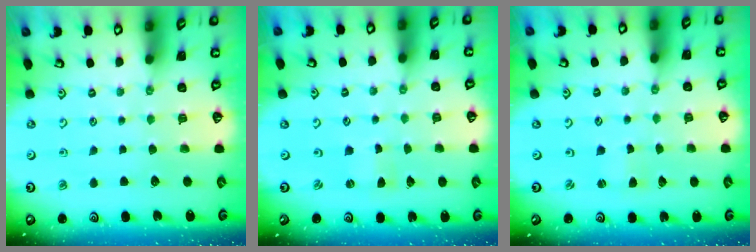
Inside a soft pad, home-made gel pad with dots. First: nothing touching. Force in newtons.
{"total": 0.0}
{"total": 1.2, "press": 1.2, "slide": 0.2}